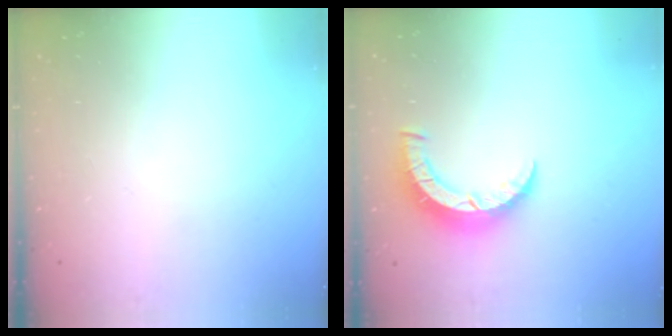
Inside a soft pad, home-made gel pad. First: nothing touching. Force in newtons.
{"total": 7.1, "press": 7.0, "slide": 0.8}